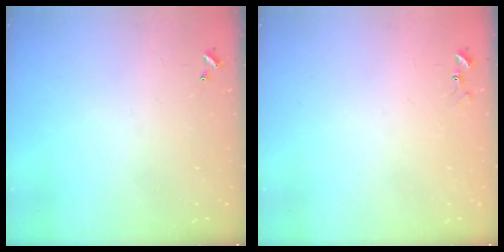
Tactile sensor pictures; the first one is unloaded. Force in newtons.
{"total": 6.0, "press": 5.9, "slide": 0.6}